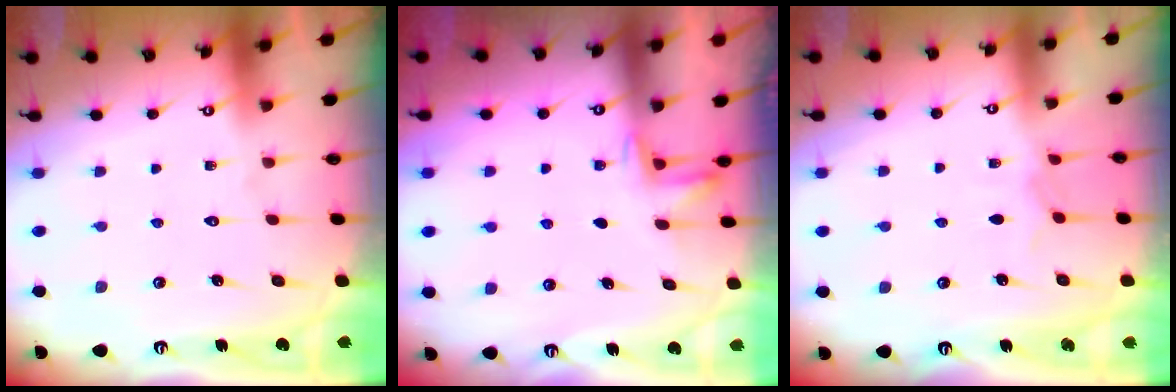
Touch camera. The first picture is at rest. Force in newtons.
{"total": 2.6, "press": 2.5, "slide": 0.7}
{"total": 3.9, "press": 3.9, "slide": 0.7}